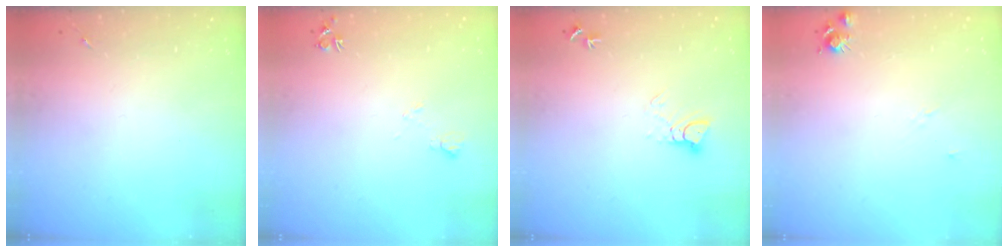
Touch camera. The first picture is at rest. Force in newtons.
{"total": 5.2, "press": 5.1, "slide": 1.0}
{"total": 4.6, "press": 4.5, "slide": 0.5}
{"total": 6.5, "press": 6.5, "slide": 0.8}